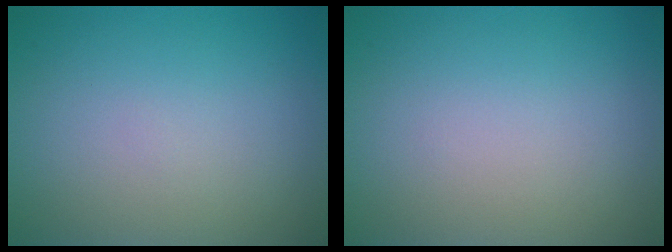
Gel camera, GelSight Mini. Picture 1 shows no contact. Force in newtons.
{"total": 0.0}